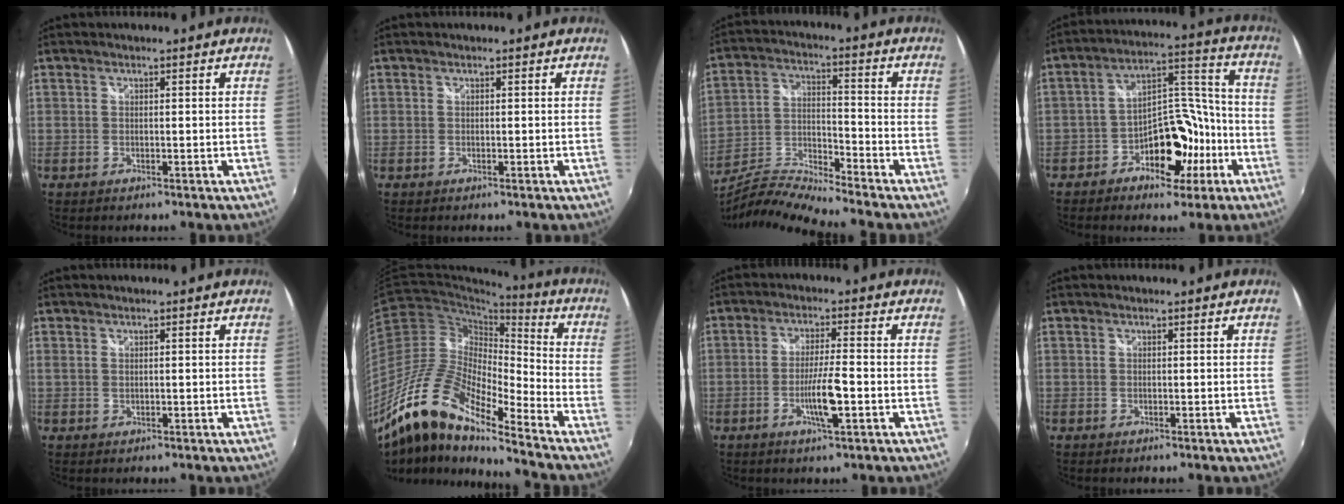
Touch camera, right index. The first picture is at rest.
{"total": 0.0}
{"total": 10.1, "force": [-9.3, -0.7, 3.7], "torque": [-0.079, -0.004, -0.185]}
{"total": 12.7, "force": [-6.6, 8.0, 7.4], "torque": [-0.115, 0.045, -0.101]}
{"total": 0.5, "force": [0.2, 0.3, 0.3], "torque": [-0.008, 0.000, 0.003]}
{"total": 17.2, "force": [-12.5, 4.3, 11.0], "torque": [-0.205, -0.010, -0.253]}
{"total": 6.3, "force": [-2.3, 0.3, 5.9], "torque": [-0.110, -0.006, -0.041]}
{"total": 0.0}